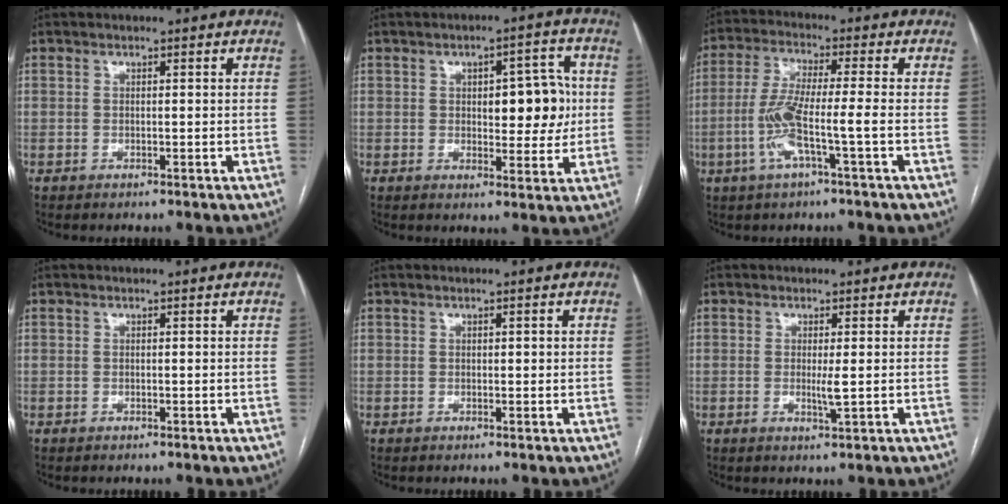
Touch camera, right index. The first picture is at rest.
{"total": 8.3, "force": [0.9, 3.5, 7.4], "torque": [-0.090, 0.015, 0.018]}
{"total": 8.6, "force": [-2.5, 0.0, 8.2], "torque": [-0.171, 0.003, -0.053]}
{"total": 0.0}
{"total": 0.9, "force": [0.3, 0.4, 0.7], "torque": [-0.009, 0.001, 0.004]}
{"total": 2.2, "force": [0.0, 0.0, 2.2], "torque": [-0.043, -0.006, 0.000]}